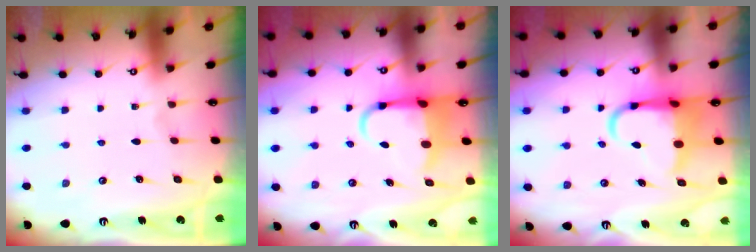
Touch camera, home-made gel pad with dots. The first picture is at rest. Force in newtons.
{"total": 6.9, "press": 6.8, "slide": 1.5}
{"total": 8.0, "press": 7.8, "slide": 1.8}